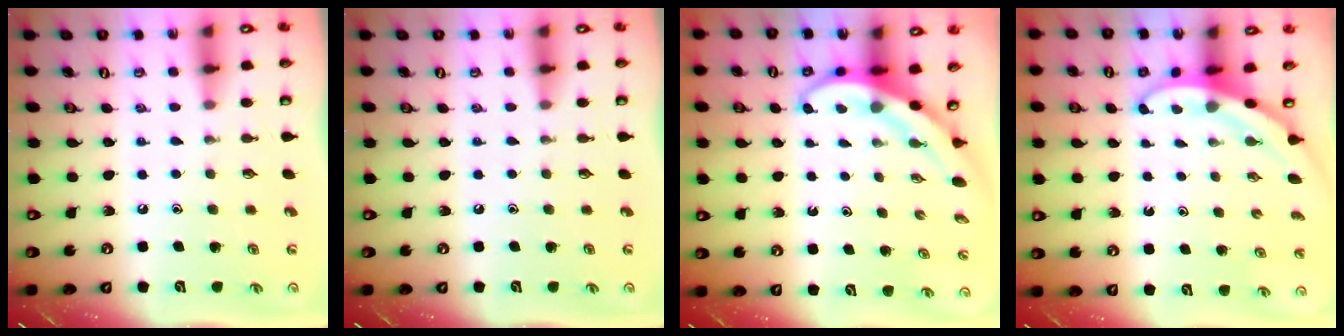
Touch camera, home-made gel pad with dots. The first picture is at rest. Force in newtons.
{"total": 0.0}
{"total": 4.0, "press": 3.9, "slide": 0.7}
{"total": 3.2, "press": 3.2, "slide": 0.2}